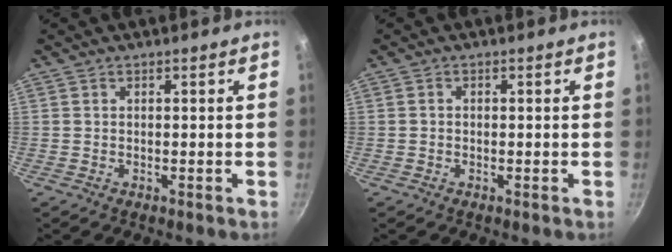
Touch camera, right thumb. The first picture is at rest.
{"total": 0.6, "force": [-0.2, 0.5, 0.3], "torque": [-0.005, 0.003, -0.003]}